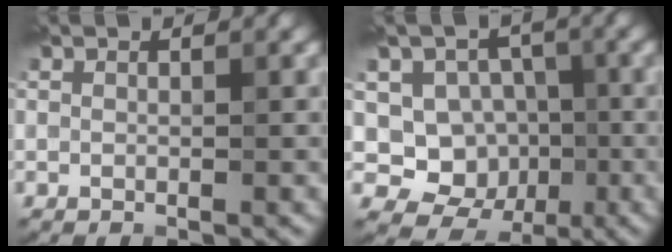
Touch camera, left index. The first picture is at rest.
{"total": 6.9, "force": [-0.7, 6.3, 2.9], "torque": [-0.034, -0.001, -0.029]}